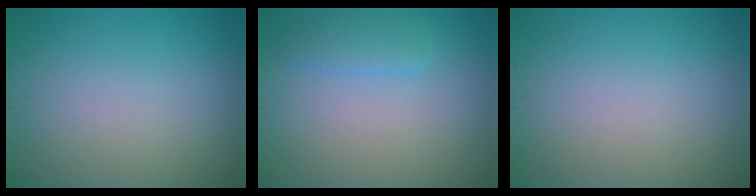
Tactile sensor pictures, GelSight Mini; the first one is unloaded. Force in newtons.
{"total": 1.8, "press": 1.8, "slide": 0.2}
{"total": 0.0}